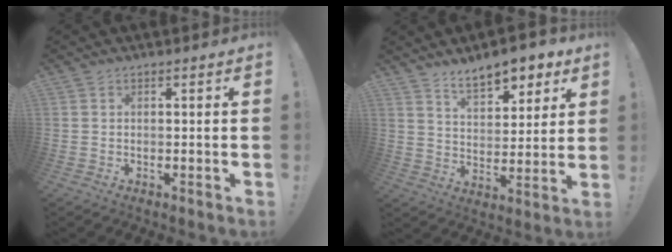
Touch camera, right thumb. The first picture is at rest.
{"total": 11.4, "force": [8.4, 5.0, 5.9], "torque": [-0.086, -0.052, 0.151]}